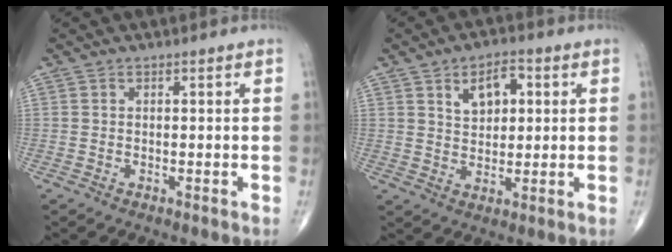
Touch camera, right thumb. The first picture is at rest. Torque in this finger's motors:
{"motor_torque": [-0.19, 0.55, 0.37, 0.23, 0.12]}